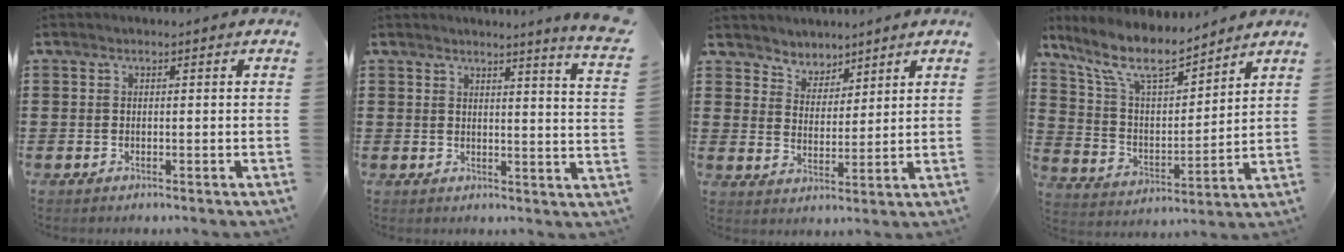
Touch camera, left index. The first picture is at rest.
{"total": 4.1, "force": [3.5, -1.3, 1.6], "torque": [-0.035, -0.030, 0.057]}
{"total": 4.1, "force": [3.6, 1.8, -0.7], "torque": [-0.008, -0.008, 0.067]}
{"total": 10.2, "force": [8.4, 2.4, 5.3], "torque": [-0.136, -0.040, 0.148]}